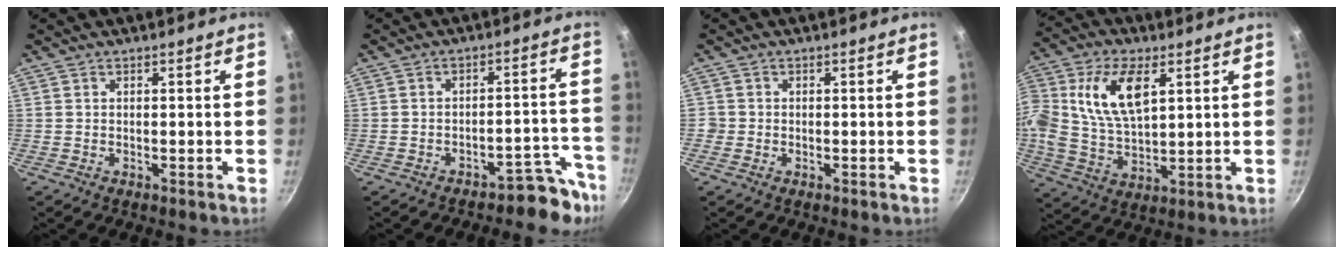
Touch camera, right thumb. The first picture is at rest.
{"total": 7.2, "force": [-6.1, 2.8, 2.6], "torque": [0.030, 0.076, -0.080]}
{"total": 1.3, "force": [-0.4, 1.2, 0.2], "torque": [0.000, 0.004, -0.008]}
{"total": 15.8, "force": [4.9, 8.9, 12.2], "torque": [-0.240, 0.003, 0.089]}